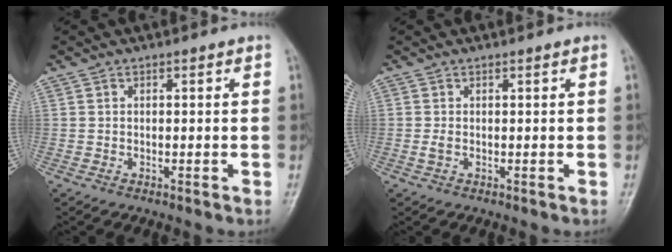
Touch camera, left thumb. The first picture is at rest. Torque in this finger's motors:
{"motor_torque": [0.12, 0.19, 0.21, -0.01, 0.01]}